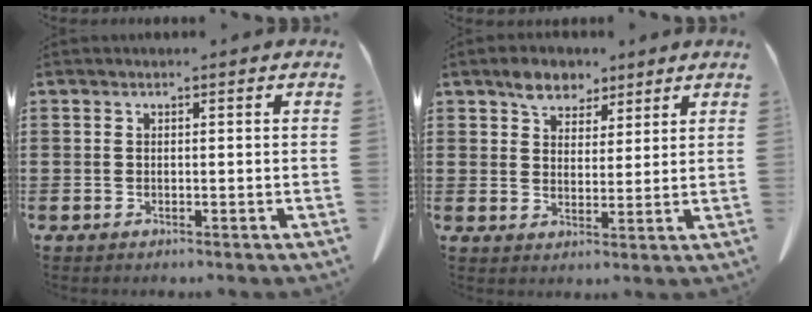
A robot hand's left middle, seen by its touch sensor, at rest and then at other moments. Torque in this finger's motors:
{"motor_torque": [1.22, 0.92, 0.14, 0.04]}